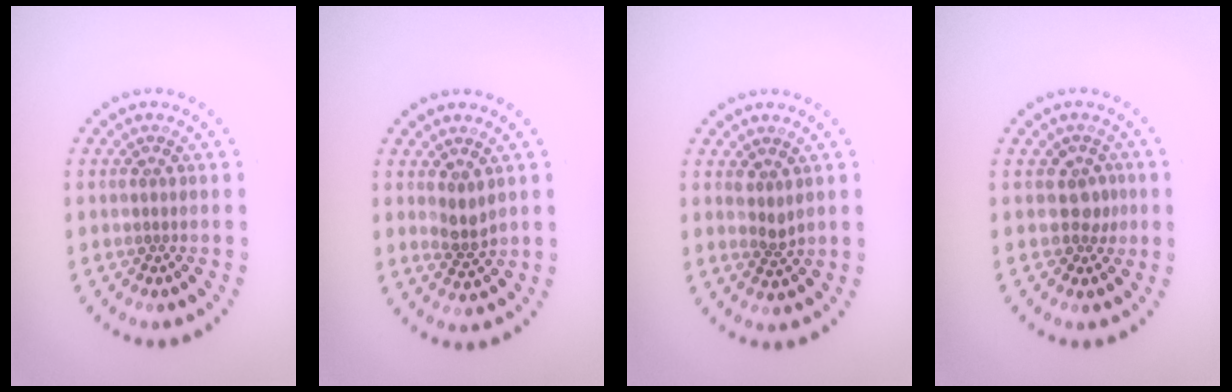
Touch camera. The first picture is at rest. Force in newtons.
{"total": 1.8, "press": 1.5, "slide": 0.9}
{"total": 1.3, "press": 1.1, "slide": 0.6}
{"total": 1.9, "press": 1.4, "slide": 1.2}